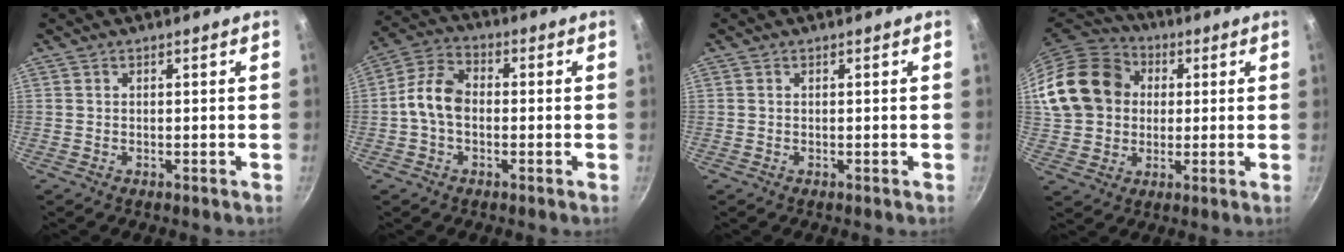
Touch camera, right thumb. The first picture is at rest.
{"total": 7.9, "force": [-0.8, 5.2, 5.9], "torque": [-0.107, 0.031, -0.029]}
{"total": 0.0}
{"total": 18.2, "force": [3.6, 15.0, 9.7], "torque": [-0.163, 0.031, 0.062]}